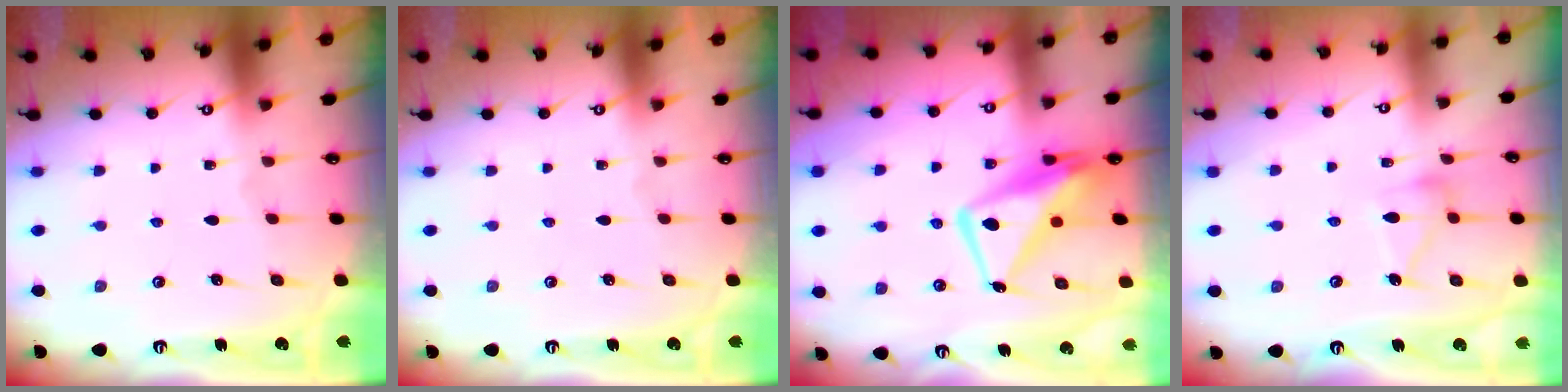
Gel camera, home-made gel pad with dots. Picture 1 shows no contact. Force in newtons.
{"total": 0.0}
{"total": 11.7, "press": 11.7, "slide": 1.0}
{"total": 11.5, "press": 11.5, "slide": 0.7}